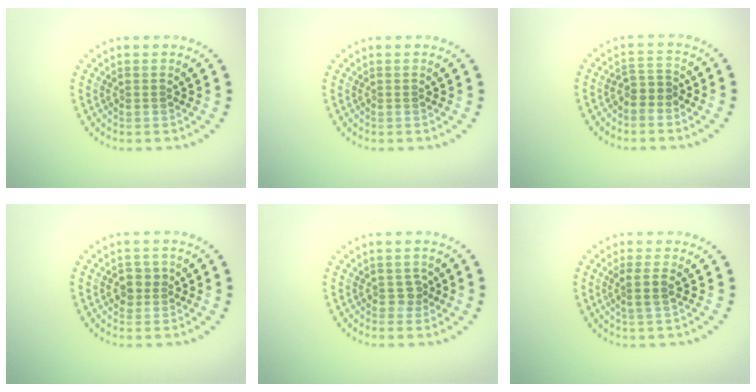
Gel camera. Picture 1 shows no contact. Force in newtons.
{"total": 0.0}
{"total": 1.9, "press": 1.5, "slide": 1.3}
{"total": 1.7, "press": 1.6, "slide": 0.5}
{"total": 1.2, "press": 1.0, "slide": 0.6}
{"total": 1.7, "press": 1.4, "slide": 0.9}